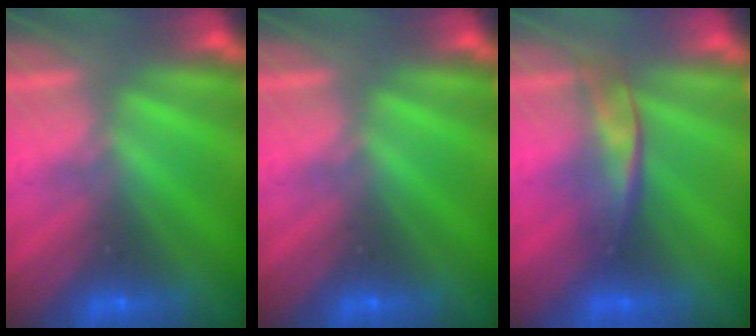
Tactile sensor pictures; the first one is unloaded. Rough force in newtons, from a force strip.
{"total": 0.0}
{"total": 2.2}